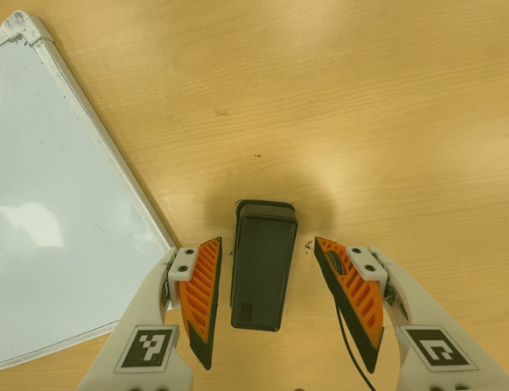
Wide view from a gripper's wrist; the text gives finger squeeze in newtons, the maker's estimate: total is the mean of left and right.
{"total": 0.0}